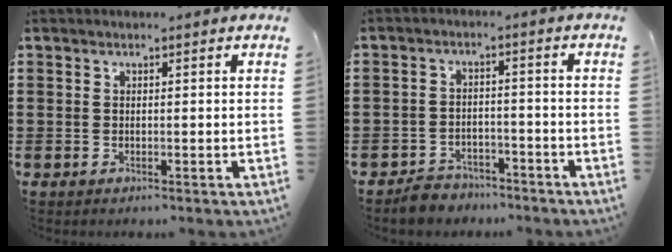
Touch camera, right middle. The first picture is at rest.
{"total": 3.8, "force": [-3.6, 1.1, 0.0], "torque": [-0.004, 0.006, -0.076]}